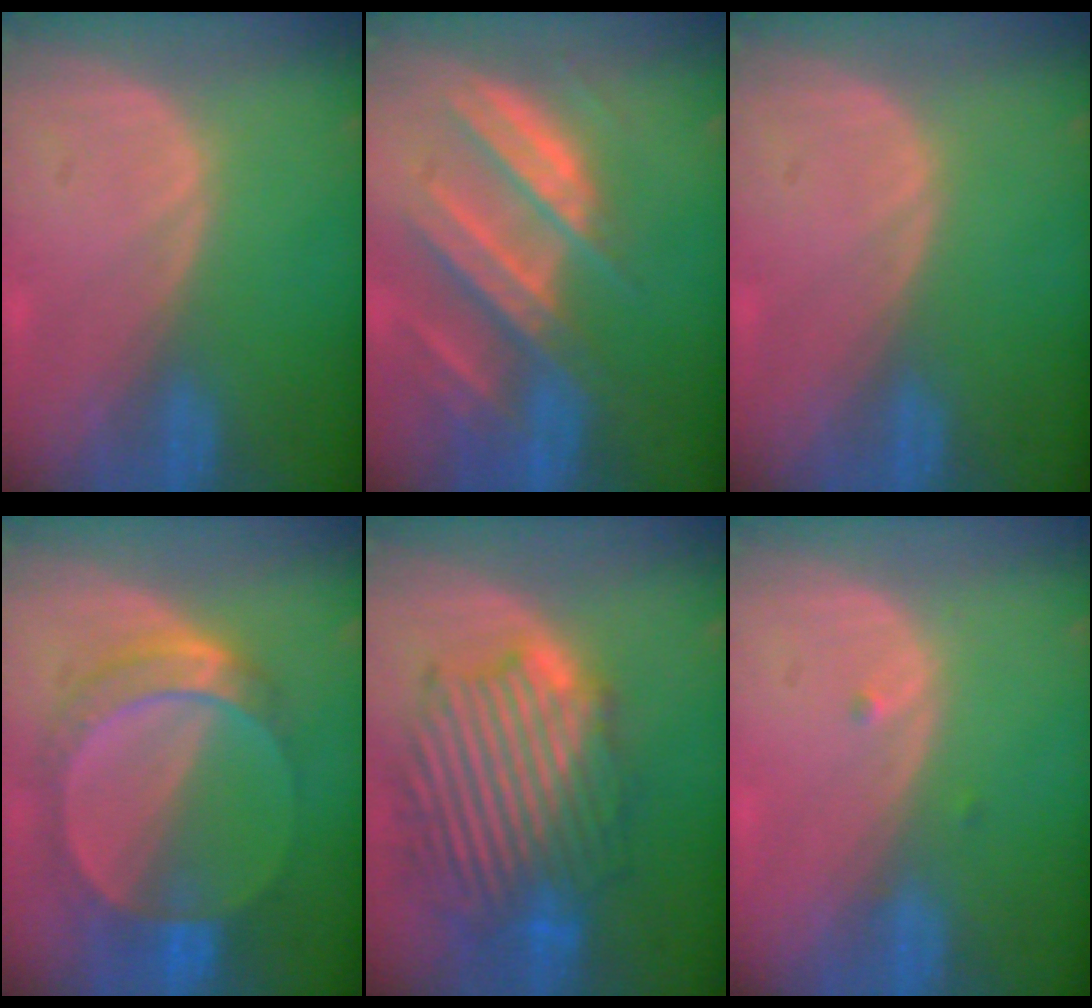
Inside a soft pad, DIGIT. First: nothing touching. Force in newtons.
{"total": 10.1, "press": 9.0, "slide": 4.7}
{"total": 0.0}
{"total": 7.8, "press": 7.5, "slide": 2.0}
{"total": 13.1, "press": 13.0, "slide": 1.1}
{"total": 0.9, "press": 0.7, "slide": 0.5}